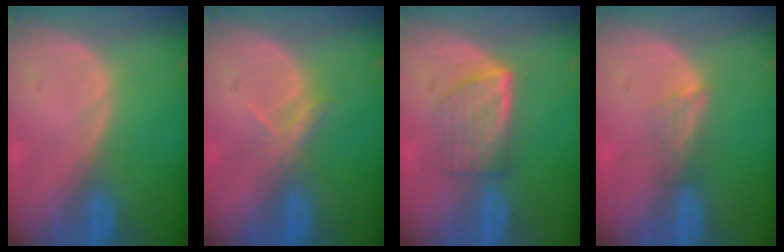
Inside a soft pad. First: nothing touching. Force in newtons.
{"total": 2.6, "press": 2.5, "slide": 0.9}
{"total": 5.8, "press": 5.2, "slide": 2.4}
{"total": 2.4, "press": 1.9, "slide": 1.5}